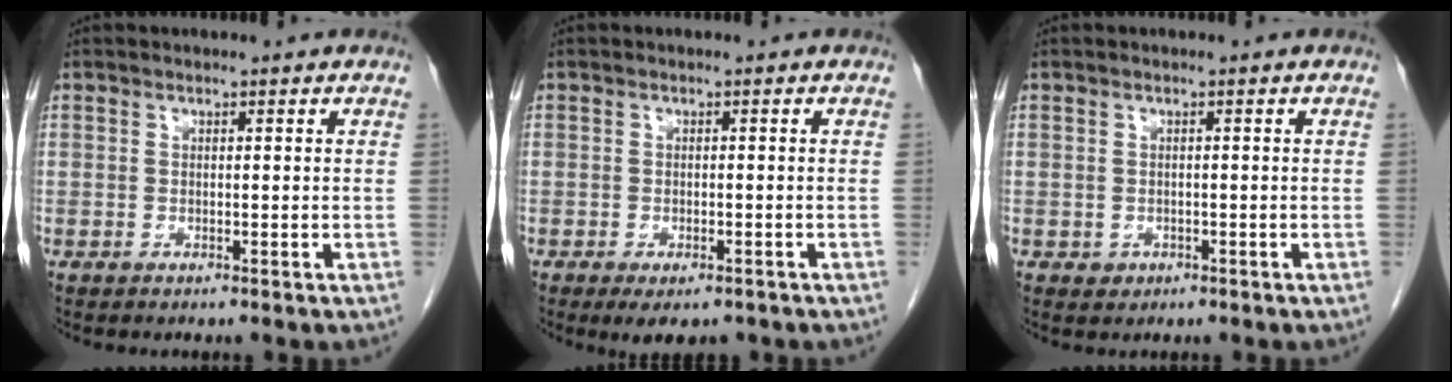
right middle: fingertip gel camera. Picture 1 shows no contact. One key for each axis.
{"total": 4.4, "fx": -3.0, "fy": 2.0, "fz": 2.4, "tx": -0.028, "ty": -0.005, "tz": -0.038}
{"total": 1.2, "fx": -0.5, "fy": 1.1, "fz": 0.2, "tx": -0.002, "ty": 0.004, "tz": -0.002}